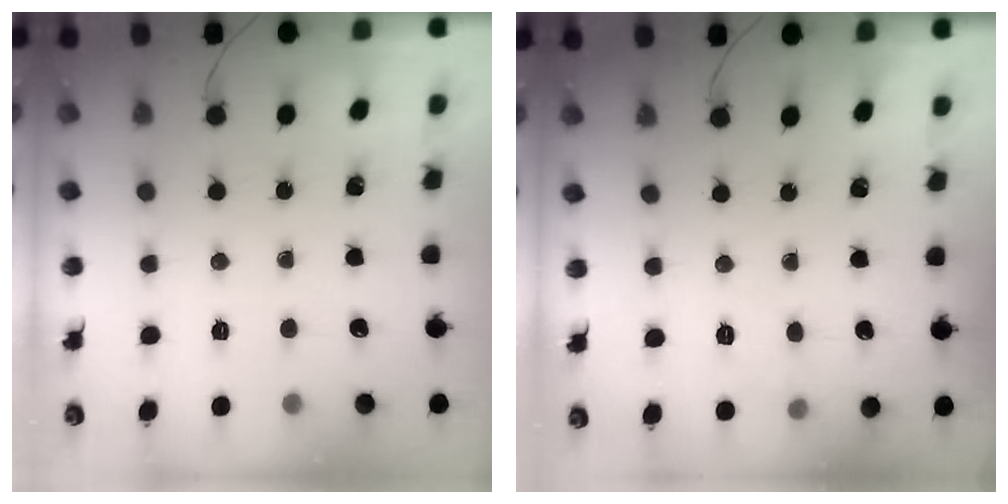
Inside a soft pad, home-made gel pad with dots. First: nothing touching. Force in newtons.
{"total": 6.5, "press": 6.3, "slide": 1.4}